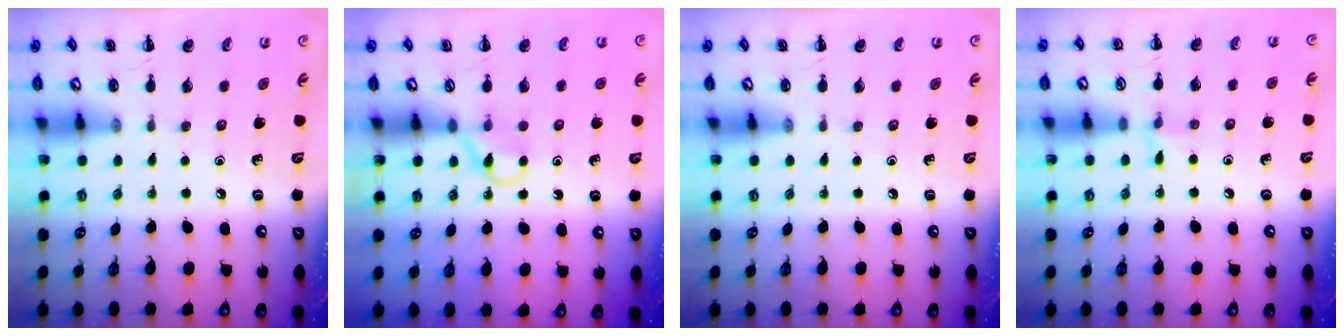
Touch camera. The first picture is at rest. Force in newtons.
{"total": 3.6, "press": 3.5, "slide": 1.1}
{"total": 0.0}
{"total": 5.8, "press": 5.6, "slide": 1.8}